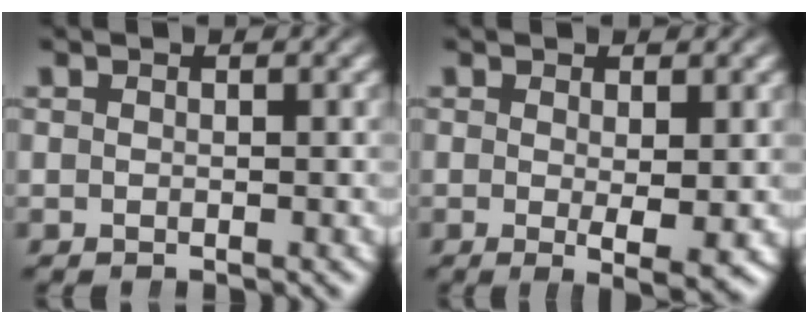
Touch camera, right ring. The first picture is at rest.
{"total": 3.0, "force": [-0.6, 0.4, 2.9], "torque": [-0.044, -0.022, -0.002]}